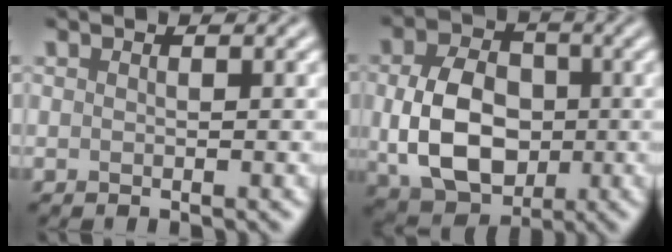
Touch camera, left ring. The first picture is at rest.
{"total": 8.6, "force": [-0.4, 6.1, 6.0], "torque": [-0.125, -0.008, -0.009]}